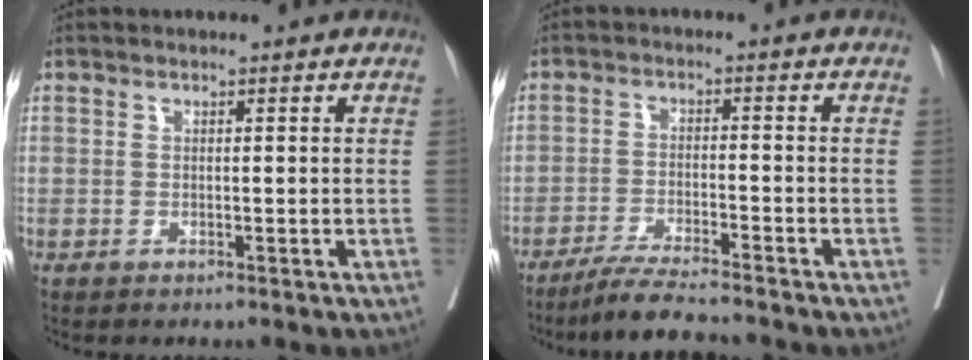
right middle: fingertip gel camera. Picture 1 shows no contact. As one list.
[{"total": 7.0, "force": [-6.2, -0.3, 3.1], "torque": [-0.056, -0.026, -0.109]}]